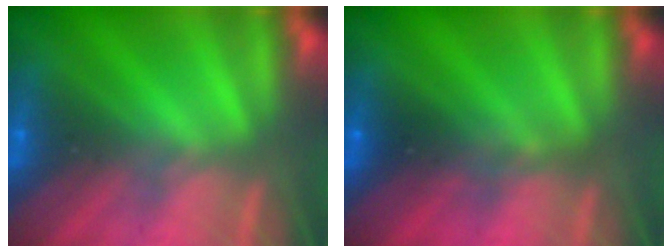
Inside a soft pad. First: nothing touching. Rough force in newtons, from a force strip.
{"total": 2.3}